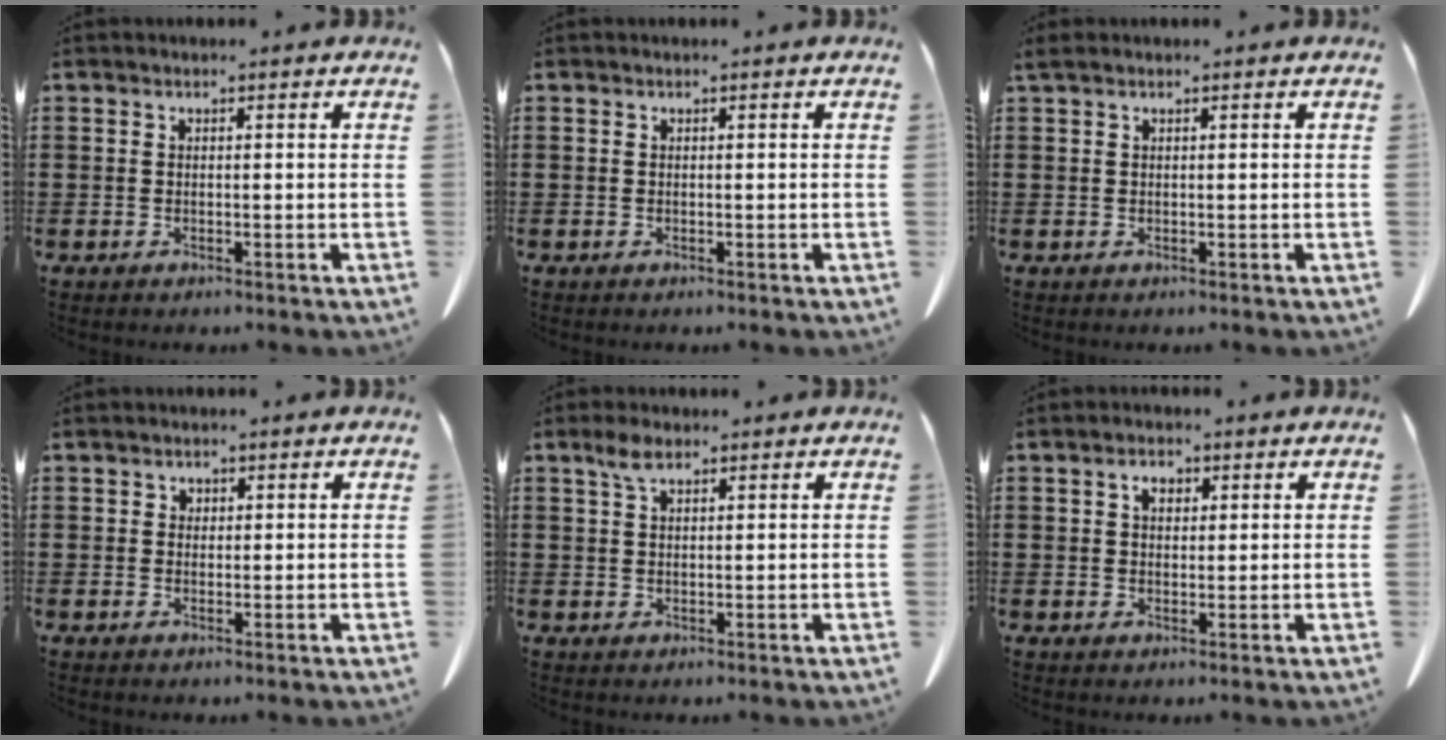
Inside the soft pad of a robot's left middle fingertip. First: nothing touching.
{"total": 0.0}
{"total": 0.7, "force": [0.4, 0.1, 0.5], "torque": [-0.012, -0.001, 0.010]}
{"total": 0.8, "force": [0.6, 0.5, 0.2], "torque": [-0.006, -0.001, 0.013]}
{"total": 3.0, "force": [1.8, 1.2, 2.0], "torque": [-0.045, 0.004, 0.034]}
{"total": 2.6, "force": [1.2, 1.5, 1.7], "torque": [-0.024, -0.001, 0.019]}